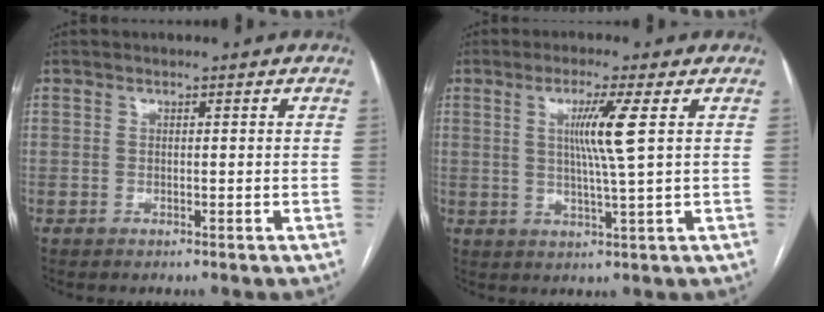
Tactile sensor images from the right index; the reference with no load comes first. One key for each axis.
{"total": 6.3, "fx": 1.6, "fy": -1.3, "fz": 6.0, "tx": -0.111, "ty": -0.005, "tz": 0.031}